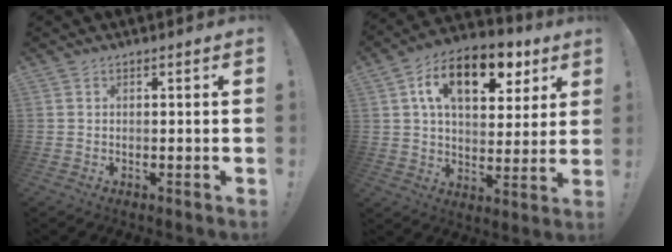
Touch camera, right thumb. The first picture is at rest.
{"total": 17.0, "force": [7.7, 9.3, 11.9], "torque": [-0.176, -0.029, 0.128]}